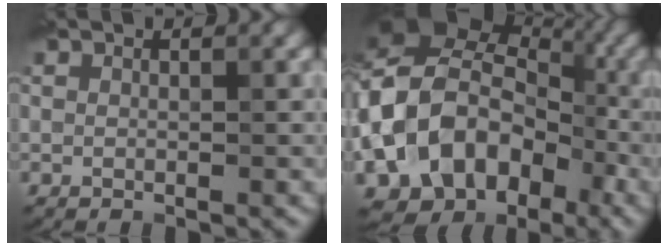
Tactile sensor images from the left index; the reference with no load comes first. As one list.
[{"total": 18.1, "force": [-4.3, 14.1, 10.5], "torque": [-0.188, 0.010, -0.085]}]